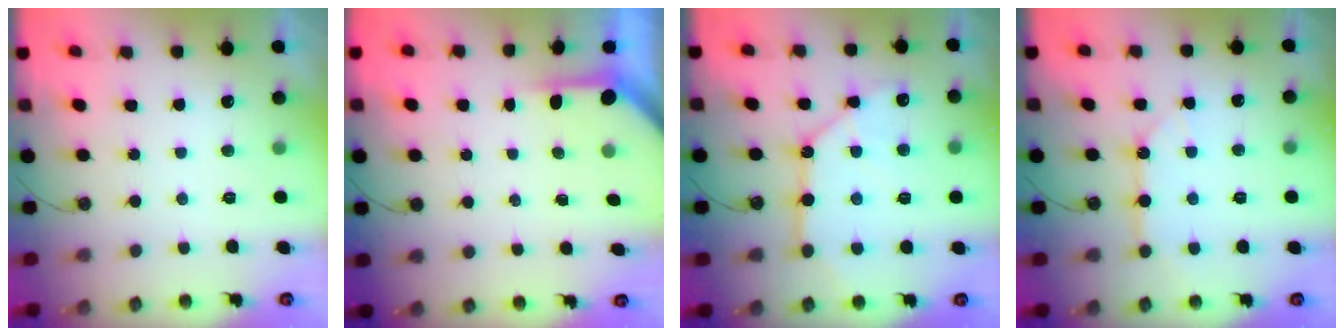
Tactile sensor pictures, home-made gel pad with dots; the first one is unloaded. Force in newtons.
{"total": 3.5, "press": 3.5, "slide": 0.3}
{"total": 12.3, "press": 12.2, "slide": 1.3}
{"total": 9.0, "press": 8.9, "slide": 1.1}